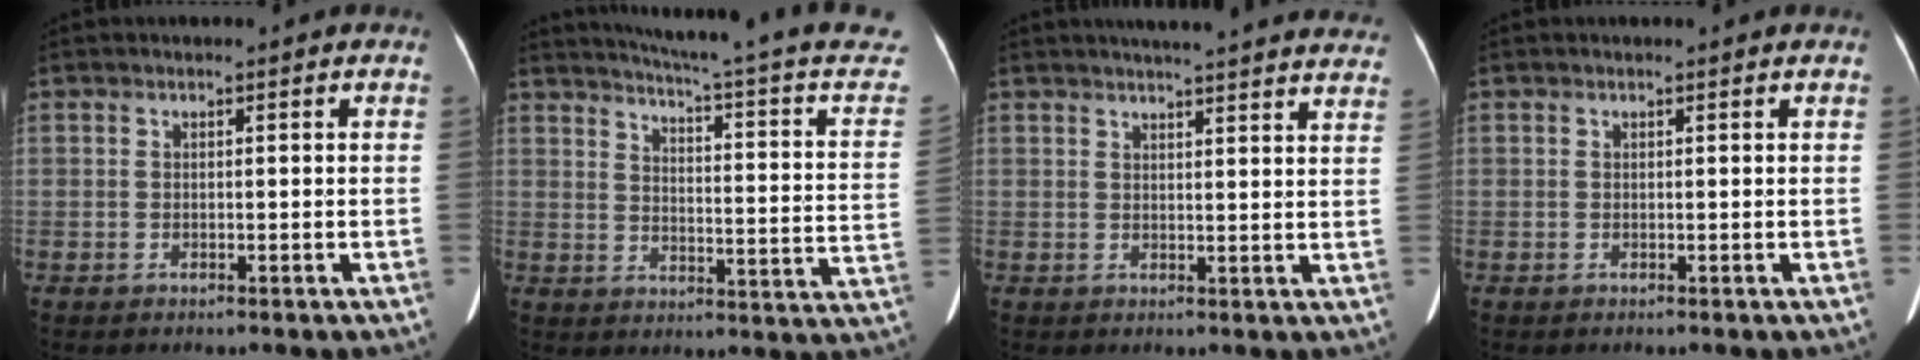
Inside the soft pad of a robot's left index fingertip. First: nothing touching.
{"total": 22.7, "force": [20.1, 0.1, 10.6], "torque": [-0.153, -0.073, 0.236]}
{"total": 22.1, "force": [20.4, 1.8, 8.3], "torque": [-0.111, -0.022, 0.233]}
{"total": 0.5, "force": [0.5, 0.0, 0.1], "torque": [-0.004, 0.001, 0.003]}